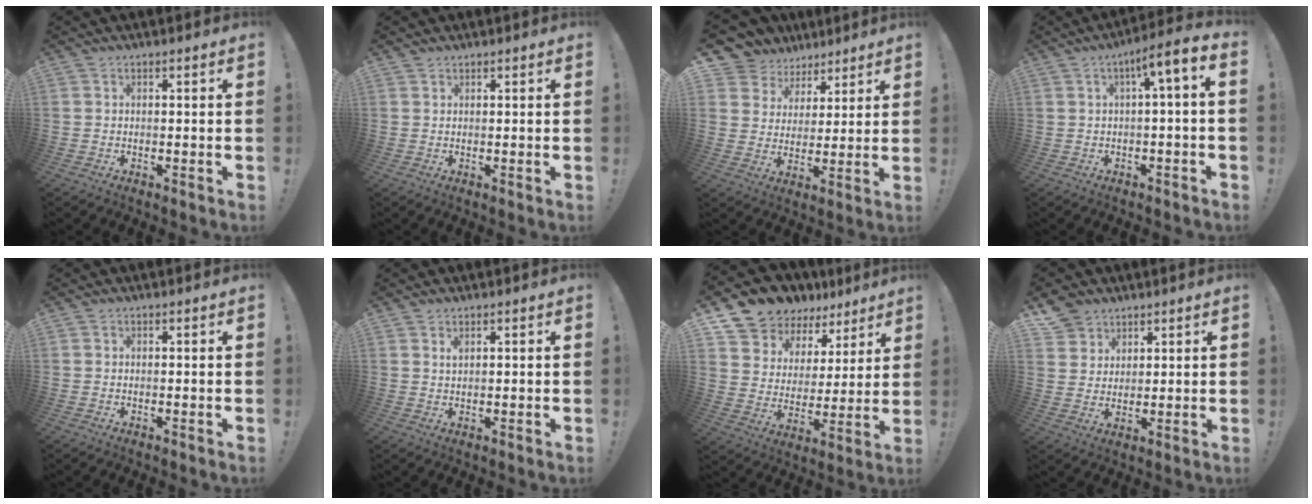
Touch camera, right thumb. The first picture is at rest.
{"total": 1.0, "force": [0.9, 0.4, 0.1], "torque": [0.001, -0.002, 0.017]}
{"total": 8.8, "force": [5.2, 7.0, 1.2], "torque": [-0.028, -0.039, 0.107]}
{"total": 6.8, "force": [0.9, 0.7, 6.7], "torque": [-0.100, -0.009, 0.009]}
{"total": 0.0}
{"total": 1.4, "force": [1.0, 0.6, 0.7], "torque": [-0.015, 0.000, 0.019]}
{"total": 10.2, "force": [8.6, 5.3, 0.8], "torque": [-0.041, -0.080, 0.165]}
{"total": 7.6, "force": [5.3, 5.3, 1.1], "torque": [-0.025, -0.033, 0.106]}